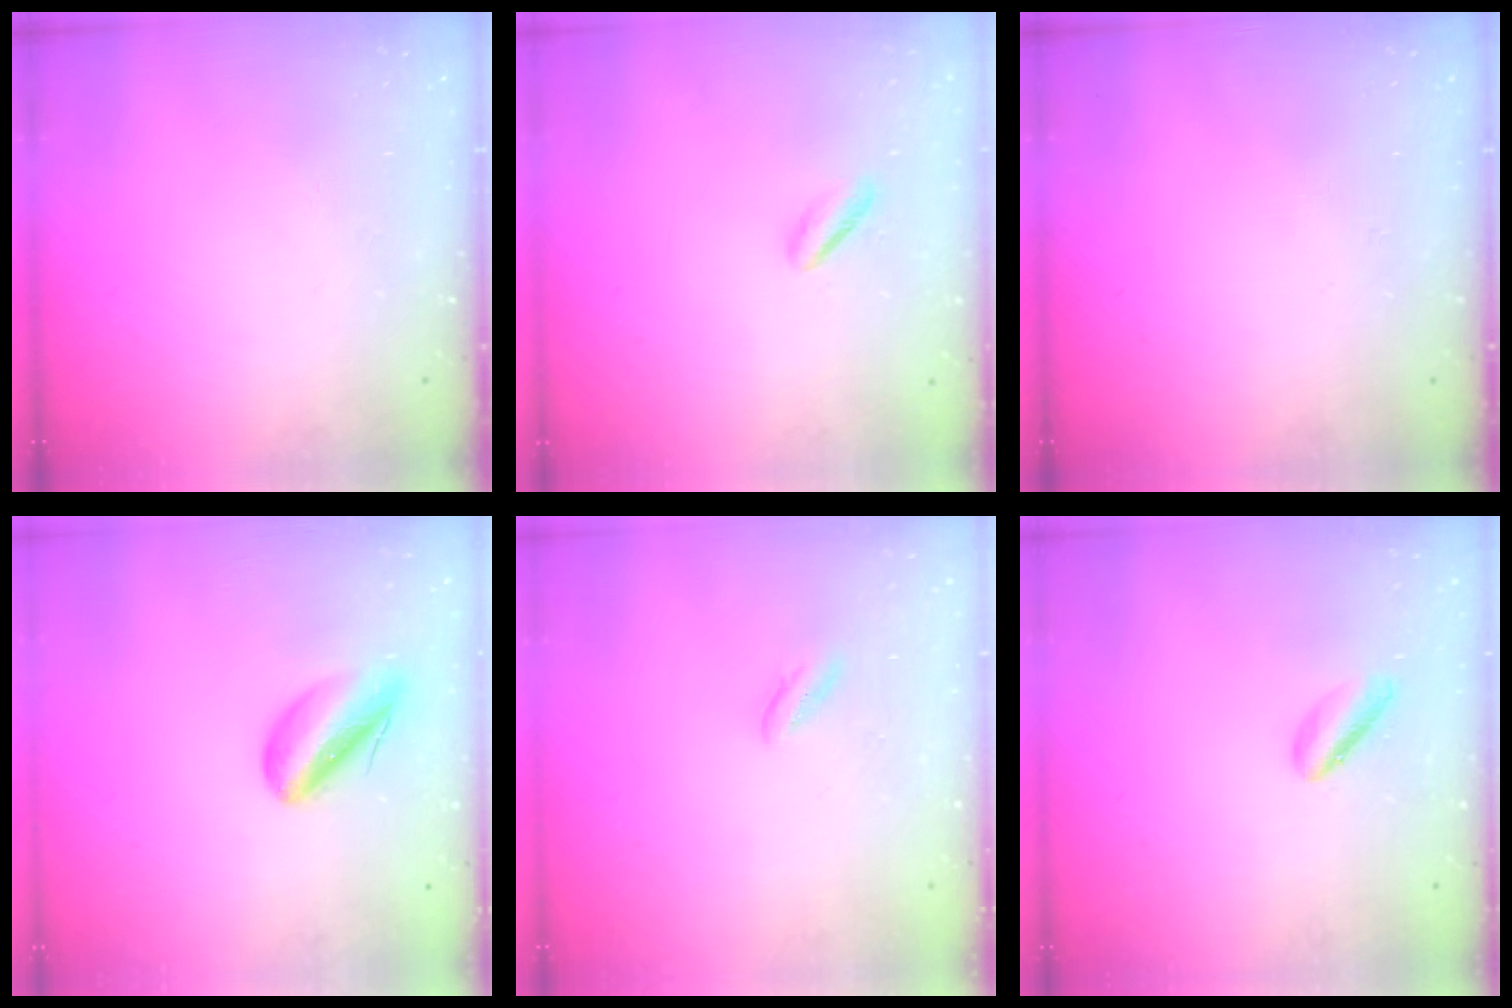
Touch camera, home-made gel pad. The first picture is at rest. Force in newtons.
{"total": 1.6, "press": 1.2, "slide": 0.9}
{"total": 0.0}
{"total": 8.0, "press": 7.7, "slide": 2.2}
{"total": 1.7, "press": 1.4, "slide": 0.9}
{"total": 2.5, "press": 2.5, "slide": 0.5}